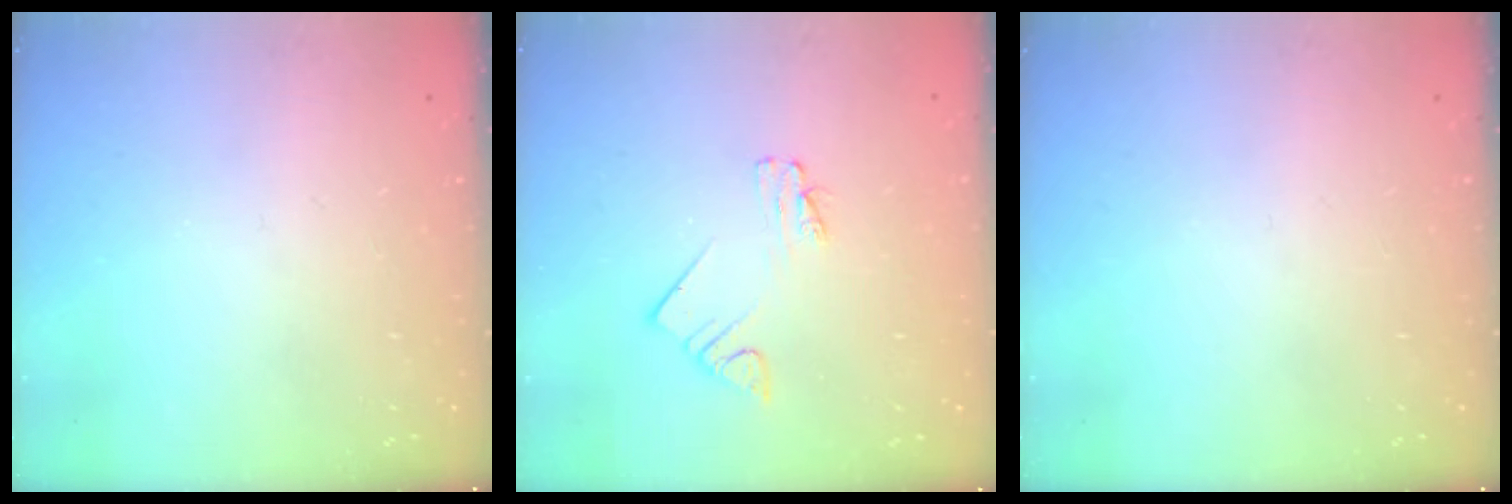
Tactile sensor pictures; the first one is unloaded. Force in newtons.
{"total": 2.1, "press": 2.1, "slide": 0.0}
{"total": 0.0}